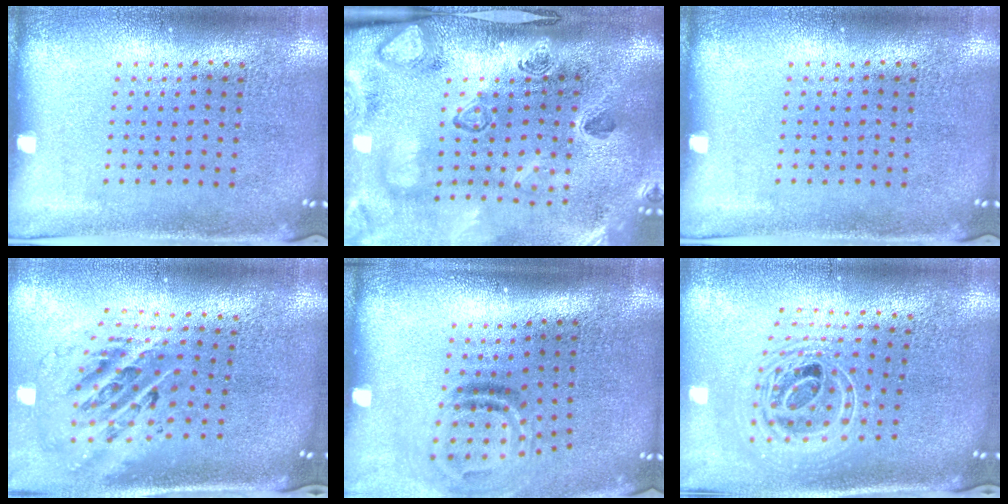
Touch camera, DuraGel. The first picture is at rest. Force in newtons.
{"total": 4.6, "press": 3.1, "slide": 3.3}
{"total": 0.0}
{"total": 2.6, "press": 1.8, "slide": 2.0}
{"total": 2.0, "press": 1.1, "slide": 1.6}
{"total": 2.5, "press": 1.8, "slide": 1.6}